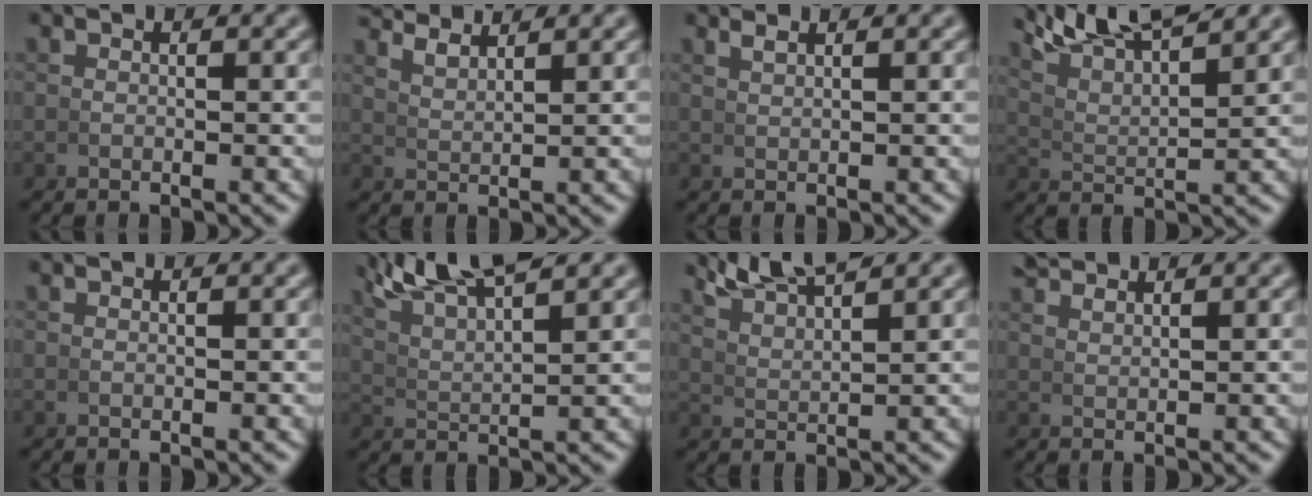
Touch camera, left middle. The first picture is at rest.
{"total": 3.3, "force": [3.1, 0.2, 1.2], "torque": [-0.020, 0.004, 0.058]}
{"total": 1.4, "force": [1.2, -0.3, 0.5], "torque": [-0.007, 0.006, 0.026]}
{"total": 7.1, "force": [6.0, 1.8, 3.4], "torque": [-0.068, 0.015, 0.099]}
{"total": 0.0}
{"total": 7.6, "force": [6.1, 2.4, 3.9], "torque": [-0.077, 0.018, 0.100]}
{"total": 5.3, "force": [4.7, 1.0, 2.3], "torque": [-0.044, 0.010, 0.084]}
{"total": 2.3, "force": [2.3, -0.3, 0.3], "torque": [-0.003, 0.005, 0.046]}